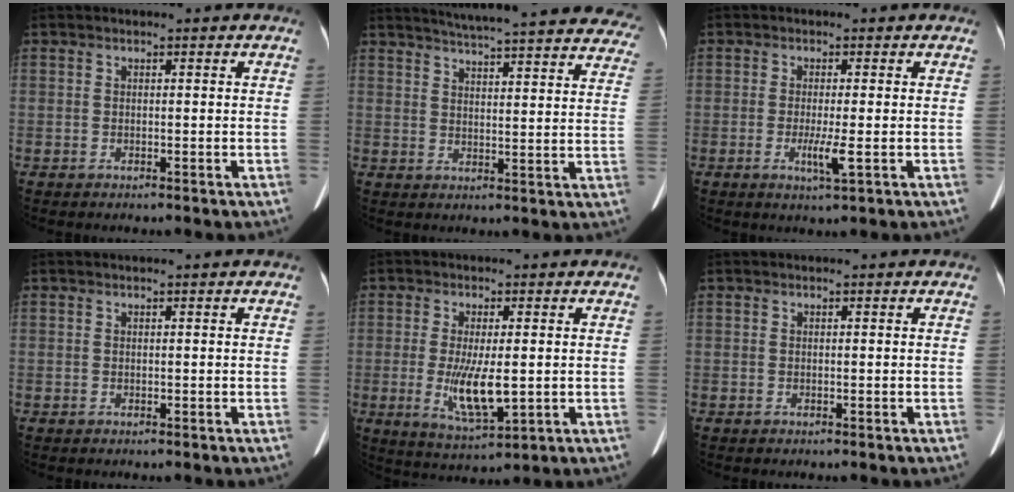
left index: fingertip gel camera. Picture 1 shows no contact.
{"total": 29.7, "force": [26.9, 4.0, 12.1], "torque": [-0.182, -0.058, 0.312]}
{"total": 3.3, "force": [-0.8, 0.0, 3.2], "torque": [-0.062, -0.008, -0.013]}
{"total": 0.0}
{"total": 7.8, "force": [-0.7, 2.0, 7.5], "torque": [-0.147, -0.021, -0.006]}
{"total": 0.0}